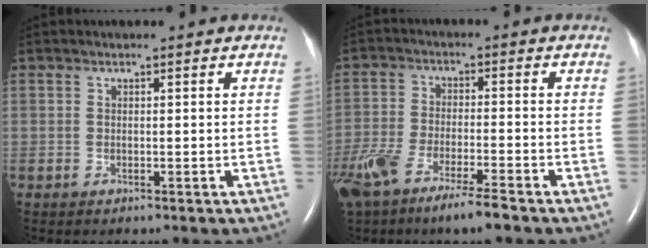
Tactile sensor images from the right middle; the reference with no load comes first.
{"total": 11.2, "force": [-7.9, 1.6, 7.7], "torque": [-0.152, -0.018, -0.142]}